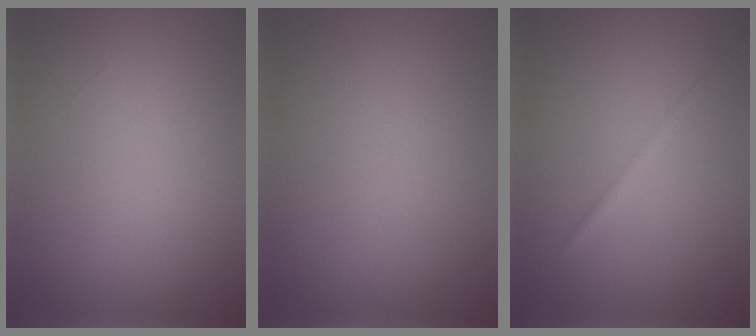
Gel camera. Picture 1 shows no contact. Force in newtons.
{"total": 0.0}
{"total": 1.3, "press": 1.3, "slide": 0.1}